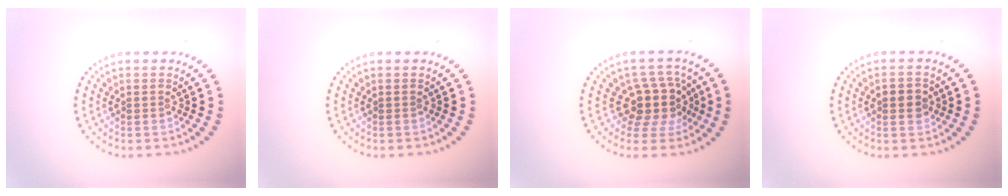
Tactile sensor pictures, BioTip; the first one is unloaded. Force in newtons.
{"total": 0.0}
{"total": 3.9, "press": 3.1, "slide": 2.4}
{"total": 1.9, "press": 1.9, "slide": 0.2}